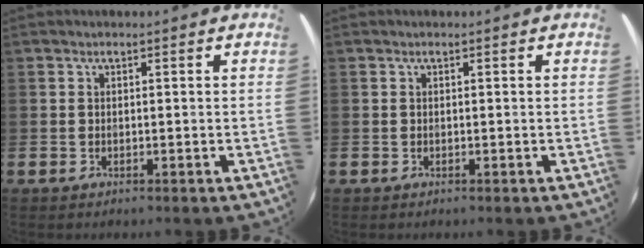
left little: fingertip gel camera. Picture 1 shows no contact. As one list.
[{"total": 0.0}]